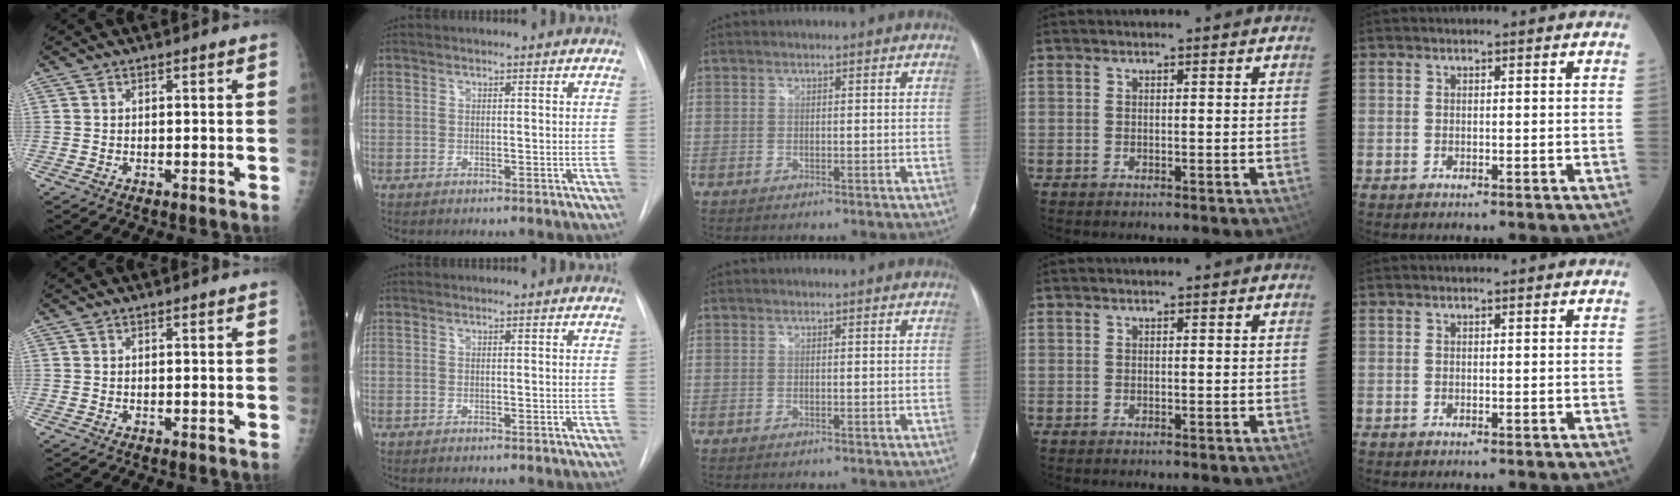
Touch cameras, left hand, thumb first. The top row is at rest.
{}